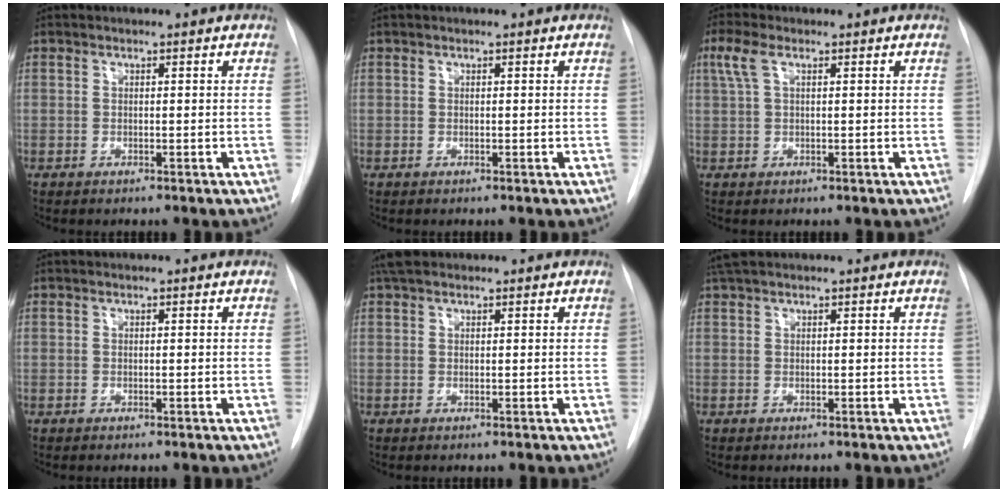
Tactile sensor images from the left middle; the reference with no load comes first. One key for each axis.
{"total": 0.0}
{"total": 3.4, "fx": 1.4, "fy": 1.3, "fz": 2.8, "tx": -0.074, "ty": 0.023, "tz": 0.034}
{"total": 0.0}
{"total": 2.8, "fx": 2.3, "fy": 1.2, "fz": 1.2, "tx": -0.024, "ty": 0.019, "tz": 0.041}
{"total": 2.5, "fx": 2.1, "fy": 0.4, "fz": 1.1, "tx": -0.024, "ty": 0.022, "tz": 0.043}